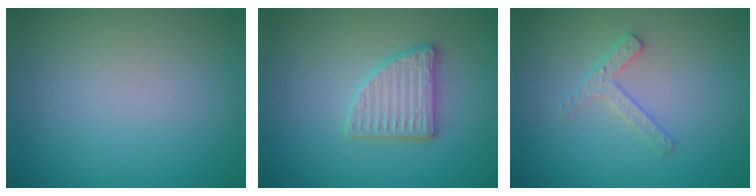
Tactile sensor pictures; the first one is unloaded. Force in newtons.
{"total": 2.9, "press": 2.8, "slide": 0.5}
{"total": 1.9, "press": 1.8, "slide": 0.4}